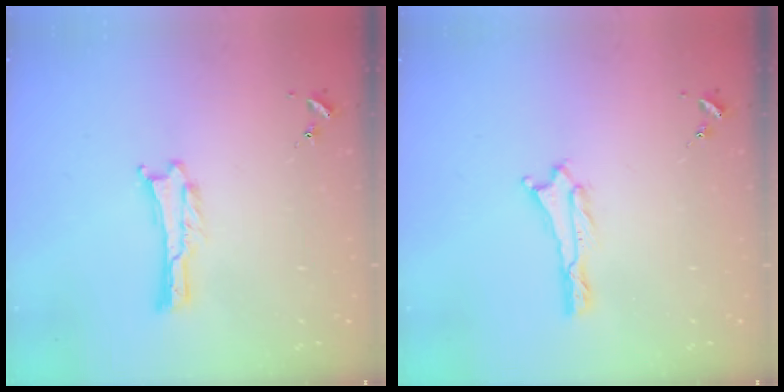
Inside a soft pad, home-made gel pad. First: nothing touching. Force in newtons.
{"total": 0.0}